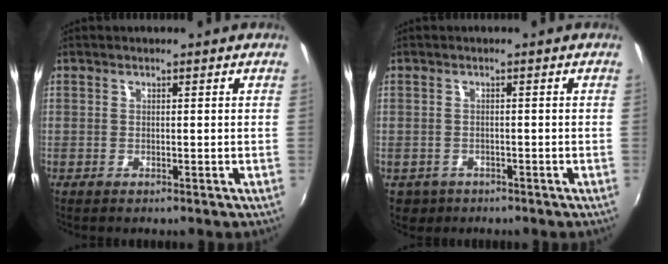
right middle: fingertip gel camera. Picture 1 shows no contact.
{"total": 3.3, "force": [-1.5, 2.7, 1.0], "torque": [-0.027, -0.004, -0.017]}